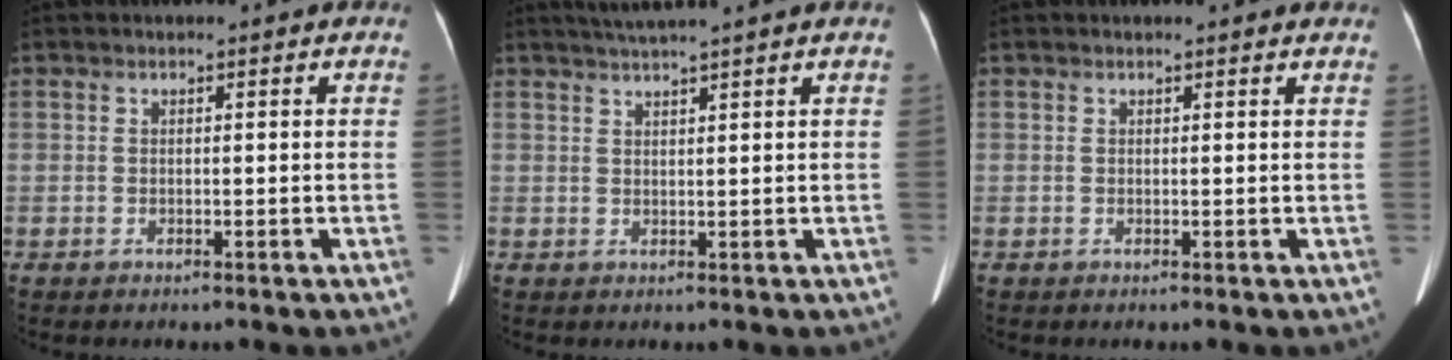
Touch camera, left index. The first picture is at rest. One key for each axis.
{"total": 4.3, "fx": 3.6, "fy": -1.3, "fz": 2.1, "tx": -0.032, "ty": 0.017, "tz": 0.063}
{"total": 1.9, "fx": 1.8, "fy": 0.2, "fz": 0.4, "tx": -0.012, "ty": 0.001, "tz": 0.009}